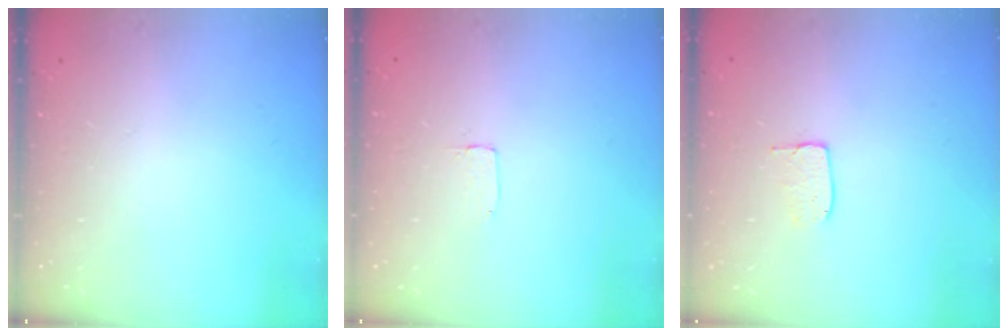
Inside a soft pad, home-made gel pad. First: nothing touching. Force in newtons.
{"total": 2.0, "press": 2.0, "slide": 0.0}
{"total": 5.5, "press": 5.5, "slide": 0.3}